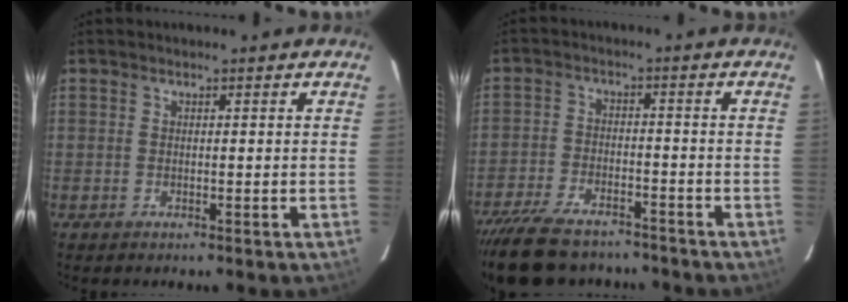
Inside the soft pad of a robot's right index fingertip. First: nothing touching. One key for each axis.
{"total": 14.3, "fx": -11.9, "fy": 5.8, "fz": 5.5, "tx": -0.137, "ty": -0.006, "tz": -0.185}